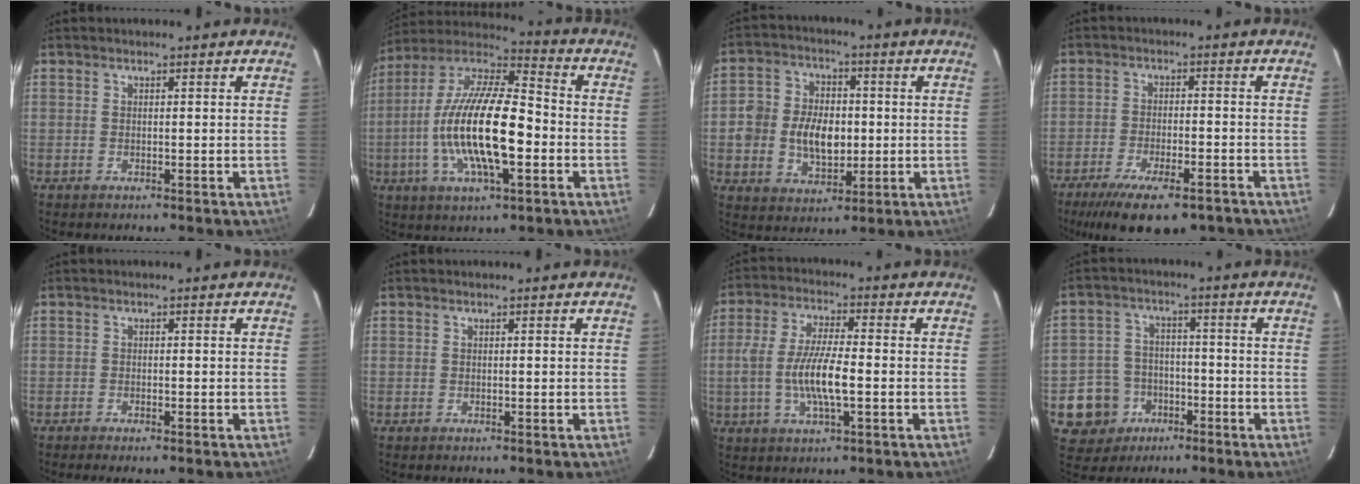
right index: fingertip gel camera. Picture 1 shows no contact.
{"total": 20.6, "force": [-3.8, 6.6, 19.2], "torque": [-0.368, -0.005, -0.077]}
{"total": 11.0, "force": [-0.9, 8.1, 7.4], "torque": [-0.155, 0.016, -0.010]}
{"total": 14.9, "force": [-10.7, 5.0, 9.1], "torque": [-0.188, -0.037, -0.163]}
{"total": 1.2, "force": [-1.0, 0.2, 0.7], "torque": [-0.021, -0.001, -0.019]}
{"total": 0.0}
{"total": 10.2, "force": [-1.9, 2.5, 9.7], "torque": [-0.195, -0.001, -0.037]}
{"total": 9.5, "force": [-4.2, 8.4, 1.5], "torque": [-0.062, 0.028, -0.053]}